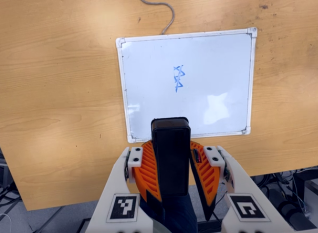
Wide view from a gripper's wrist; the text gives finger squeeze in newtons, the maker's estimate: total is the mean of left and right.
{"total": 9.8, "left": 9.6, "right": 10.0}